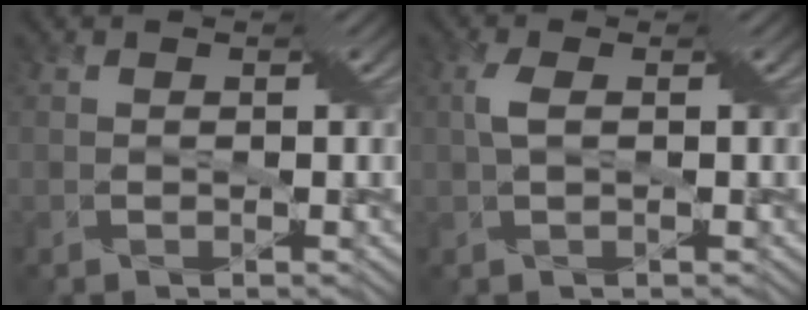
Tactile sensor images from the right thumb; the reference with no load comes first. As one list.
[{"total": 3.0, "force": [0.3, 1.1, 2.8], "torque": [-0.064, 0.006, 0.004]}]